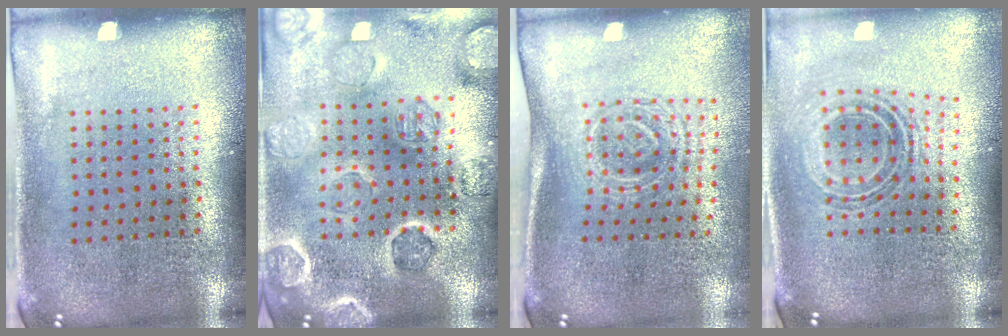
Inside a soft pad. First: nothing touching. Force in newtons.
{"total": 2.7, "press": 2.7, "slide": 0.2}
{"total": 1.7, "press": 1.3, "slide": 1.2}
{"total": 0.9, "press": 0.8, "slide": 0.3}